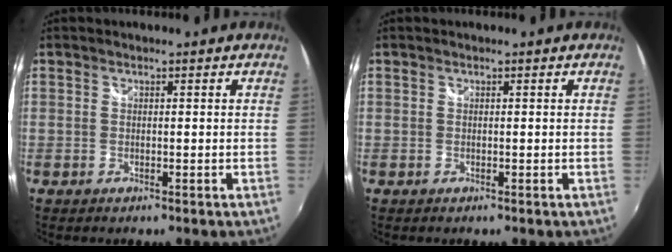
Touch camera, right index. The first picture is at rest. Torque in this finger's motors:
{"motor_torque": [0.05, 0.05, 0.00, 0.00]}